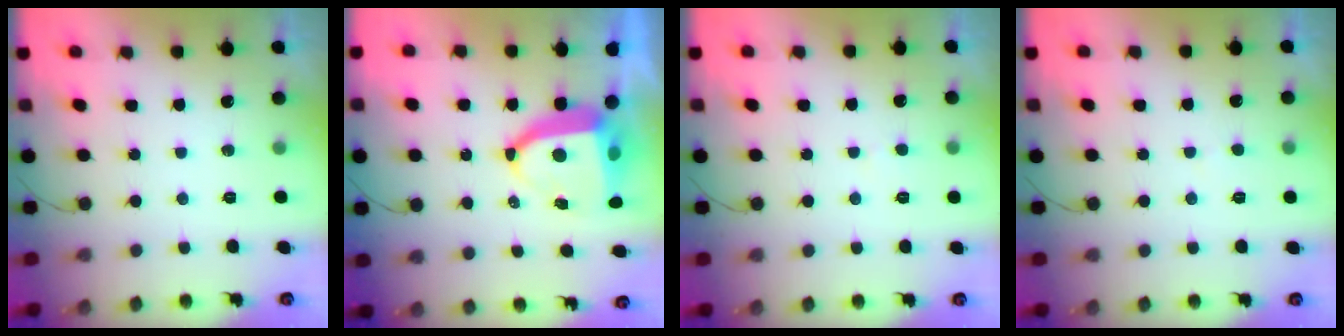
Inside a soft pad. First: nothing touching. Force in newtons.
{"total": 10.2, "press": 10.2, "slide": 1.1}
{"total": 2.4, "press": 2.4, "slide": 0.2}
{"total": 2.1, "press": 2.1, "slide": 0.2}